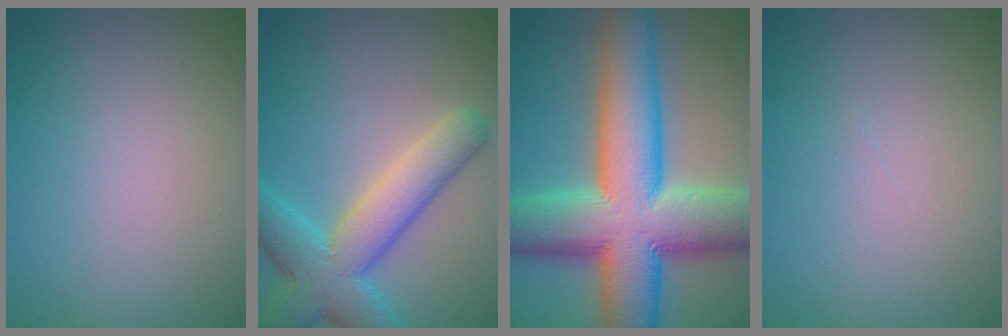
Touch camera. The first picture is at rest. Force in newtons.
{"total": 7.3, "press": 7.3, "slide": 0.3}
{"total": 15.2, "press": 15.2, "slide": 0.6}
{"total": 0.0}